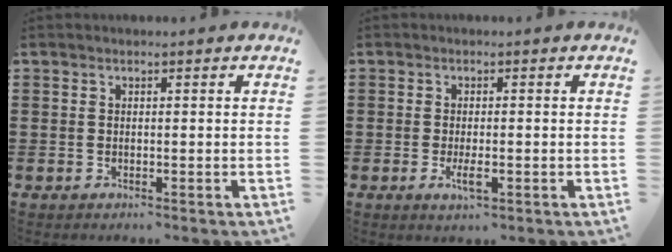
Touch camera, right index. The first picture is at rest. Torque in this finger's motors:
{"motor_torque": [0.64, -0.01, 0.06, 0.04]}